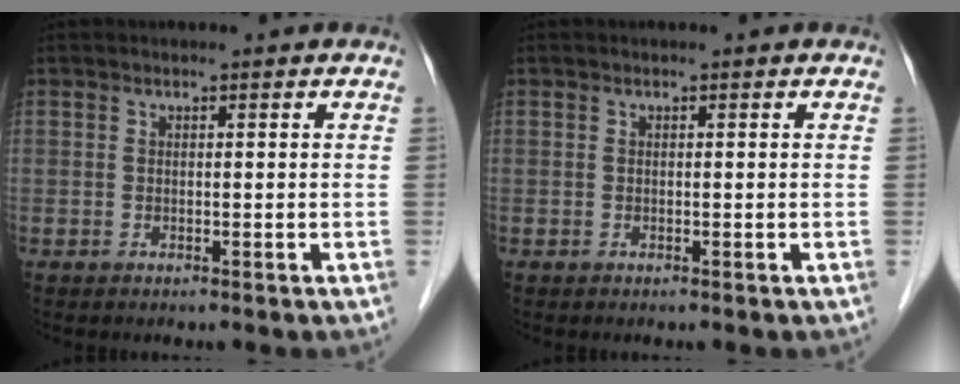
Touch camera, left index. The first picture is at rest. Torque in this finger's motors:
{"motor_torque": [0.00, 0.00, 0.00, 0.00]}